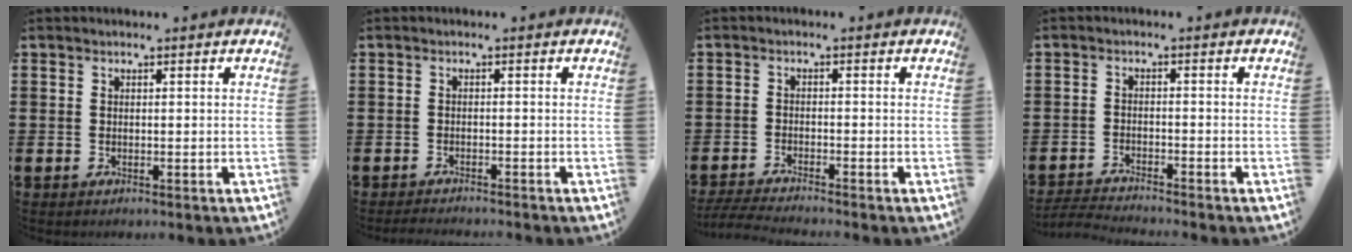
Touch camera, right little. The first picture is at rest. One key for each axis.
{"total": 1.2, "fx": -1.2, "fy": -0.1, "fz": 0.2, "tx": -0.004, "ty": 0.000, "tz": -0.024}
{"total": 2.5, "fx": -2.3, "fy": -0.2, "fz": 0.8, "tx": -0.018, "ty": -0.004, "tz": -0.047}
{"total": 2.5, "fx": -2.4, "fy": -0.2, "fz": 0.3, "tx": -0.005, "ty": 0.000, "tz": -0.050}